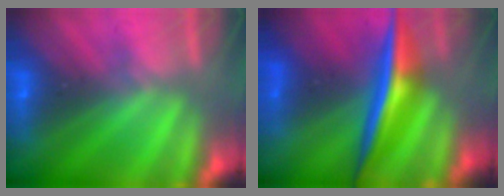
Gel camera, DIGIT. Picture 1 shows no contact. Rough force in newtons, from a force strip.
{"total": 6.9}